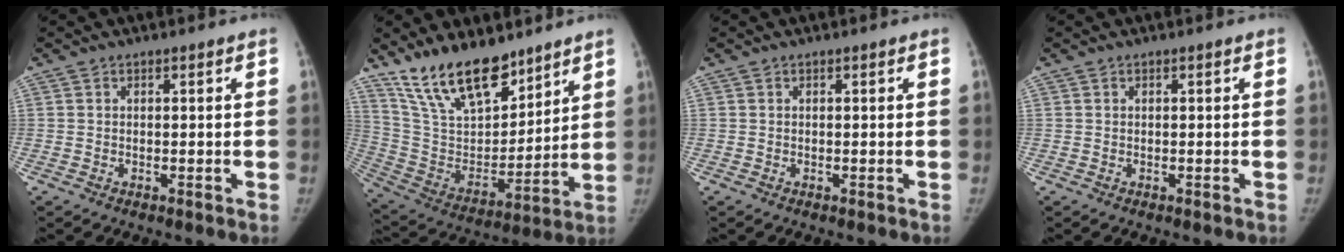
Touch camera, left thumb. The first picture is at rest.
{"total": 19.2, "force": [14.3, 8.1, 9.8], "torque": [-0.126, -0.075, 0.268]}
{"total": 0.0}
{"total": 0.0}